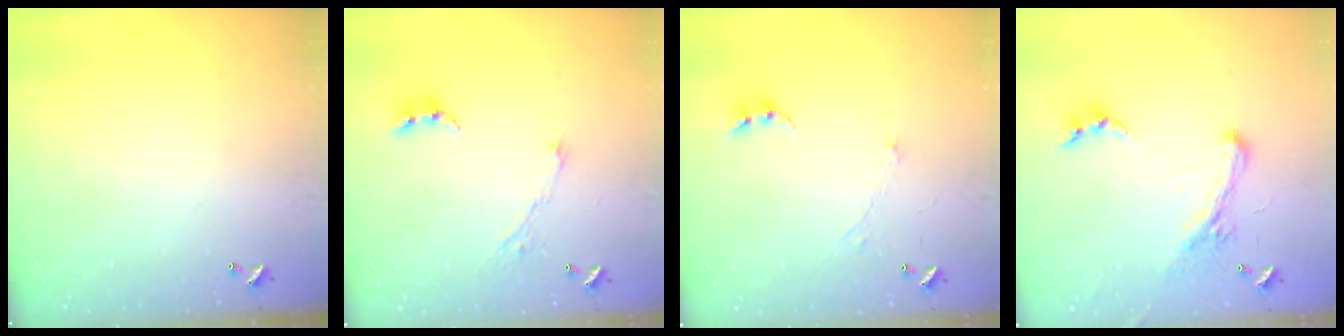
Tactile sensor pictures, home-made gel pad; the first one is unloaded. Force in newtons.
{"total": 4.4, "press": 4.3, "slide": 0.6}
{"total": 0.7, "press": 0.0, "slide": 0.7}
{"total": 2.5, "press": 2.0, "slide": 1.4}